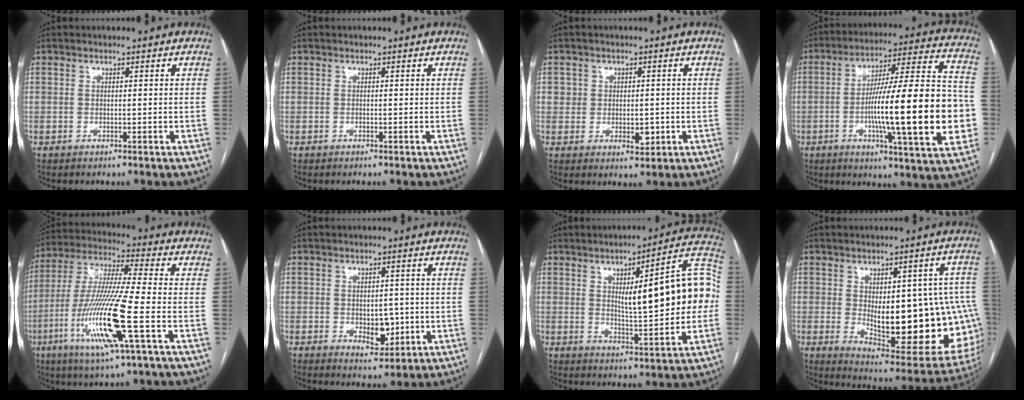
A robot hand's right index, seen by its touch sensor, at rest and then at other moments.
{"total": 0.0}
{"total": 3.9, "force": [-0.2, 3.1, 2.3], "torque": [-0.022, 0.003, 0.004]}
{"total": 24.5, "force": [-4.3, 2.2, 24.0], "torque": [-0.328, 0.011, -0.066]}
{"total": 17.3, "force": [-5.6, 0.2, 16.4], "torque": [-0.341, -0.020, -0.106]}
{"total": 5.0, "force": [-0.8, 3.0, 3.9], "torque": [-0.051, 0.000, 0.001]}
{"total": 17.4, "force": [1.4, 3.3, 17.0], "torque": [-0.225, 0.034, 0.024]}
{"total": 22.9, "force": [-1.7, 8.6, 21.2], "torque": [-0.212, 0.011, 0.008]}